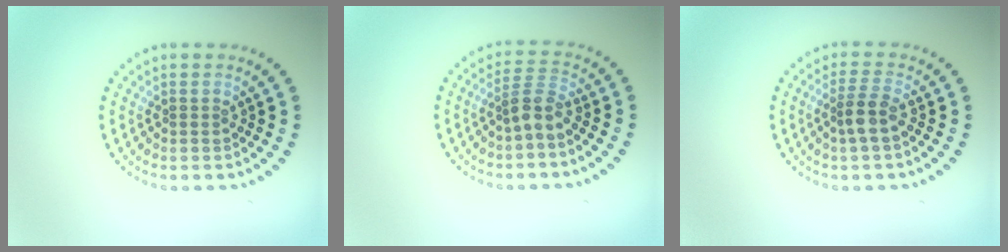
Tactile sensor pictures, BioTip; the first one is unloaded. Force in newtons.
{"total": 2.4, "press": 1.7, "slide": 1.6}
{"total": 2.3, "press": 1.9, "slide": 1.4}